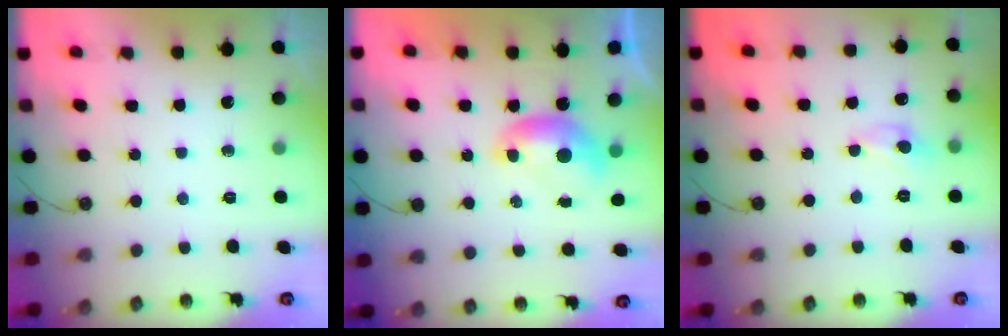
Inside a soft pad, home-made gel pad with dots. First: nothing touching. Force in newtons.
{"total": 0.0}
{"total": 0.0}